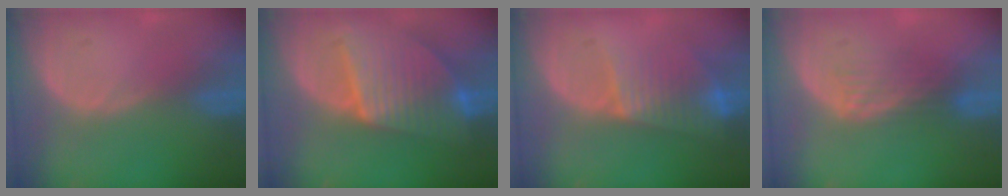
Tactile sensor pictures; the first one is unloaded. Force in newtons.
{"total": 10.0, "press": 10.0, "slide": 0.7}
{"total": 7.9, "press": 6.8, "slide": 4.0}
{"total": 4.2, "press": 3.4, "slide": 2.5}